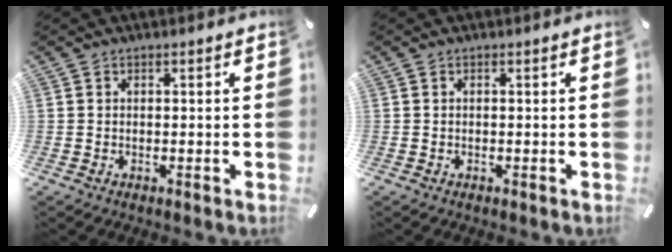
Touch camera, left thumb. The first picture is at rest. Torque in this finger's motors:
{"motor_torque": [0.00, 0.00, 0.03, 0.03, 0.00]}